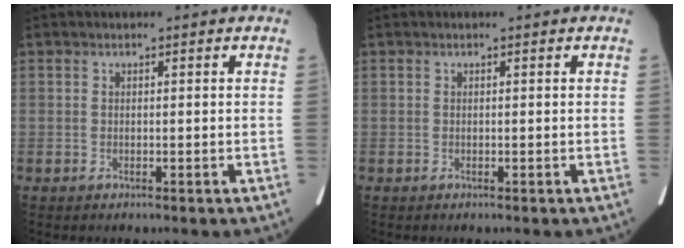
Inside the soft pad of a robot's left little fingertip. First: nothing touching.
{"total": 0.0}